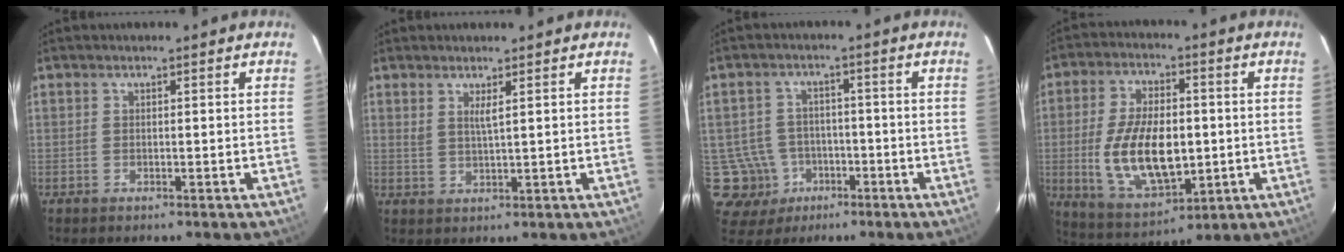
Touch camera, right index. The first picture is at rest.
{"total": 2.0, "force": [1.2, -0.1, 1.6], "torque": [-0.029, -0.003, 0.021]}
{"total": 8.4, "force": [-3.0, 7.8, 0.9], "torque": [-0.043, 0.025, -0.038]}
{"total": 15.6, "force": [-1.6, 7.8, 13.4], "torque": [-0.267, -0.010, -0.014]}